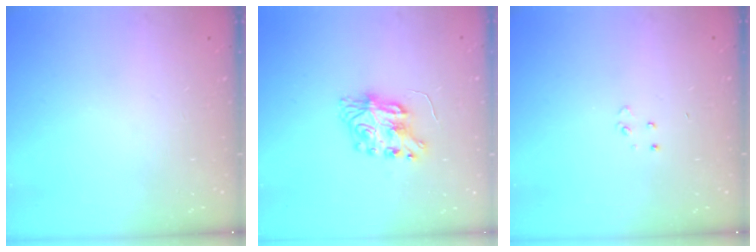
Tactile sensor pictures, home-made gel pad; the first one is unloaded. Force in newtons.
{"total": 7.9, "press": 7.9, "slide": 0.2}
{"total": 3.5, "press": 3.4, "slide": 0.4}